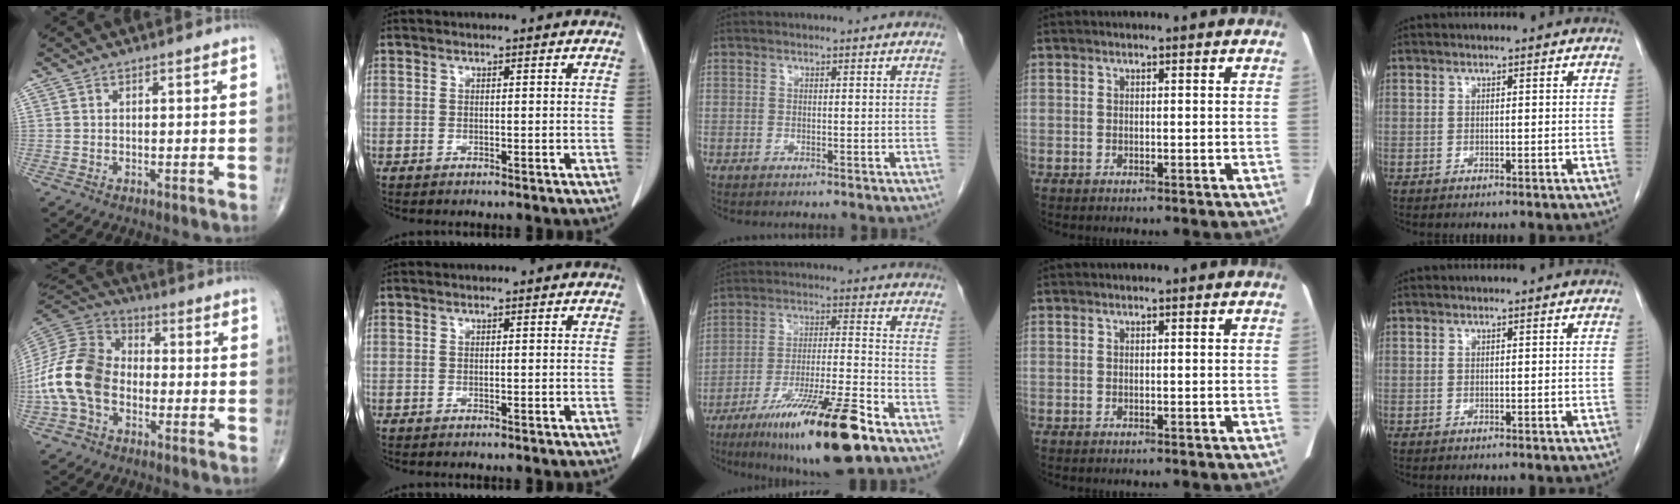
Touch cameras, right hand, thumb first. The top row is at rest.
{"thumb": {"total": 16.2, "force": [-3.2, 11.5, 10.9], "torque": [-0.214, 0.037, -0.070]}, "middle": {"total": 18.0, "force": [-11.3, 1.2, 14.0], "torque": [-0.223, -0.027, -0.190]}}